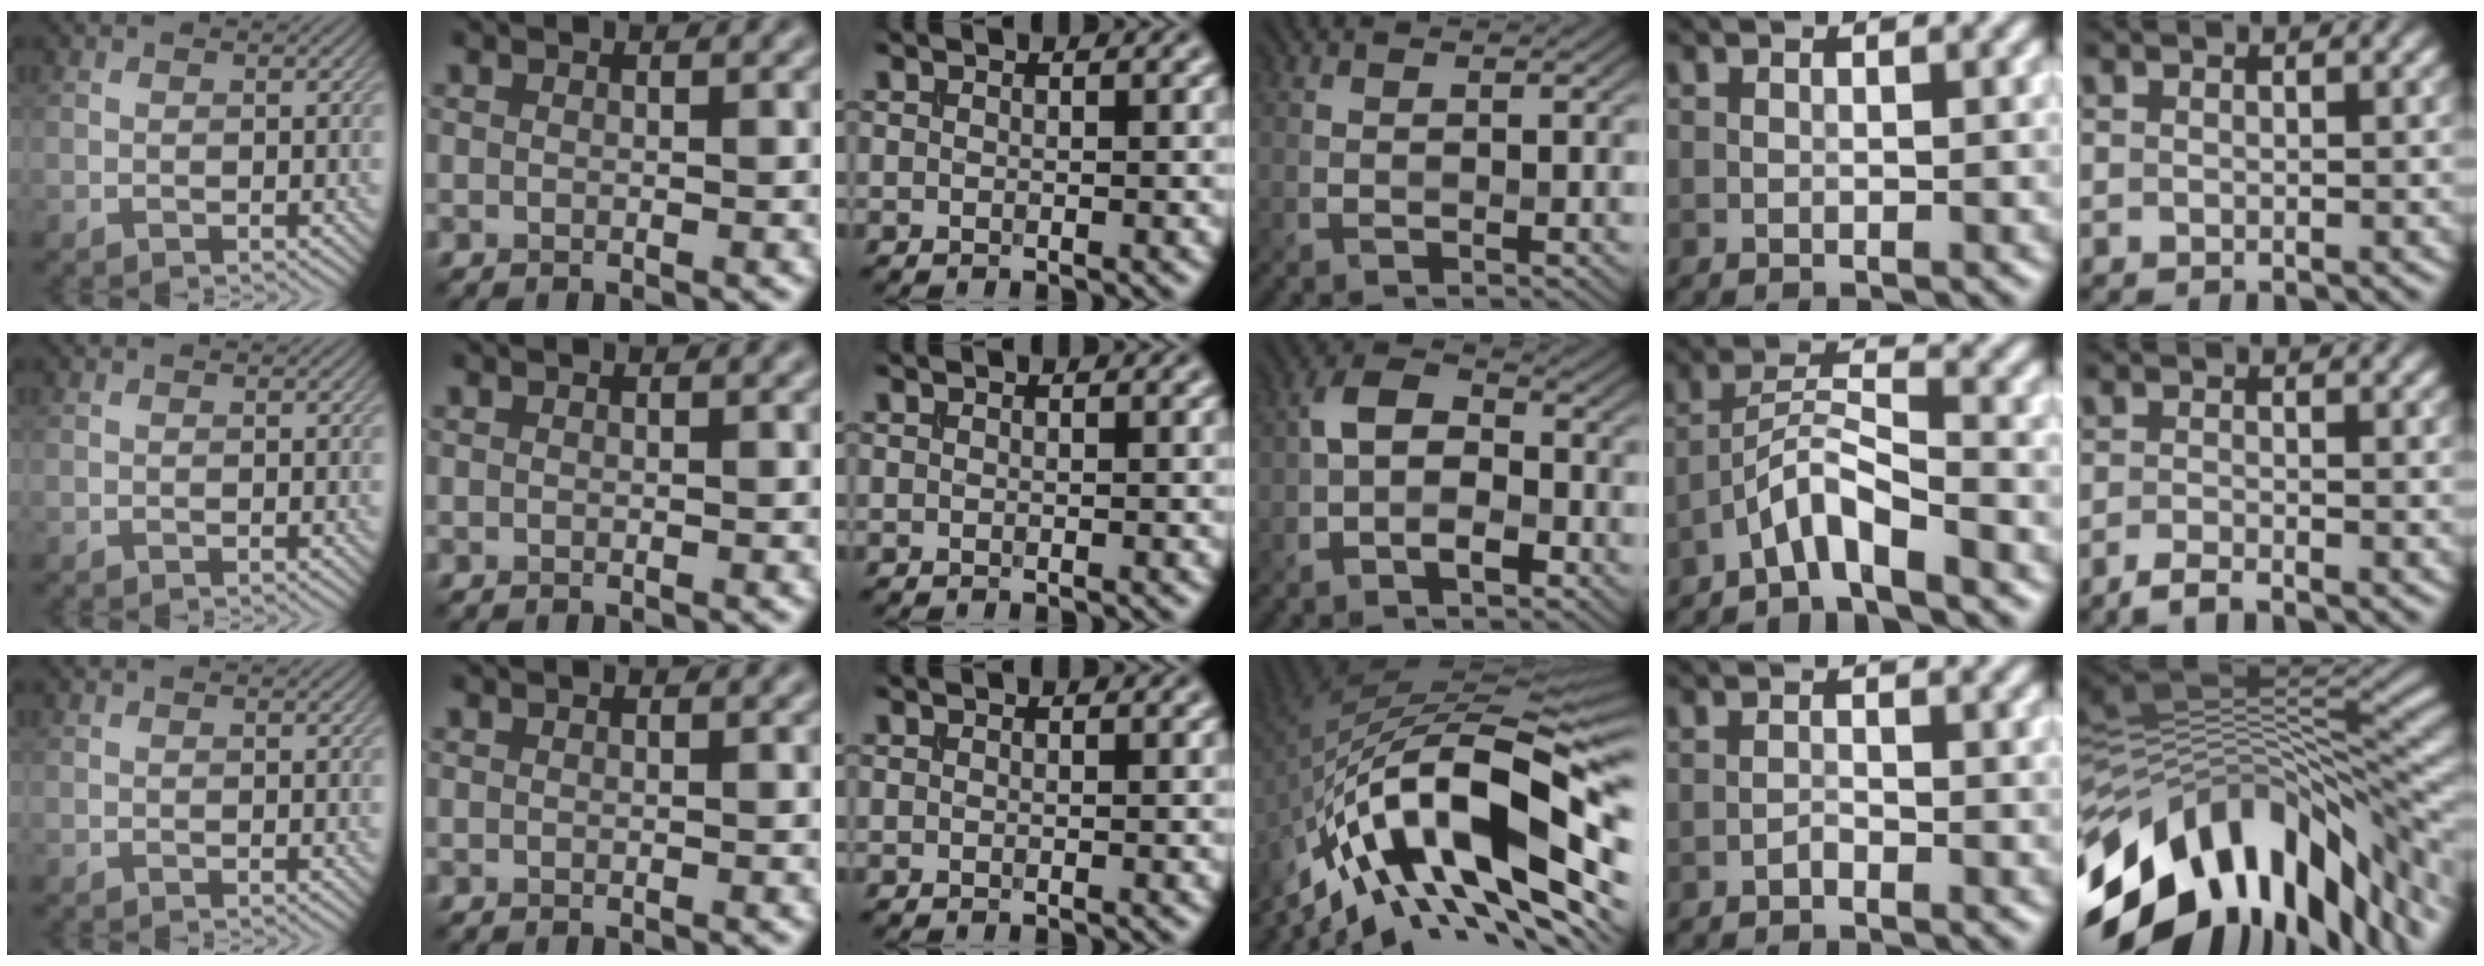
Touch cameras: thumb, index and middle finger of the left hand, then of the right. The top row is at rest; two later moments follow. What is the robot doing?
{"motion": "insert", "object": "file holder"}